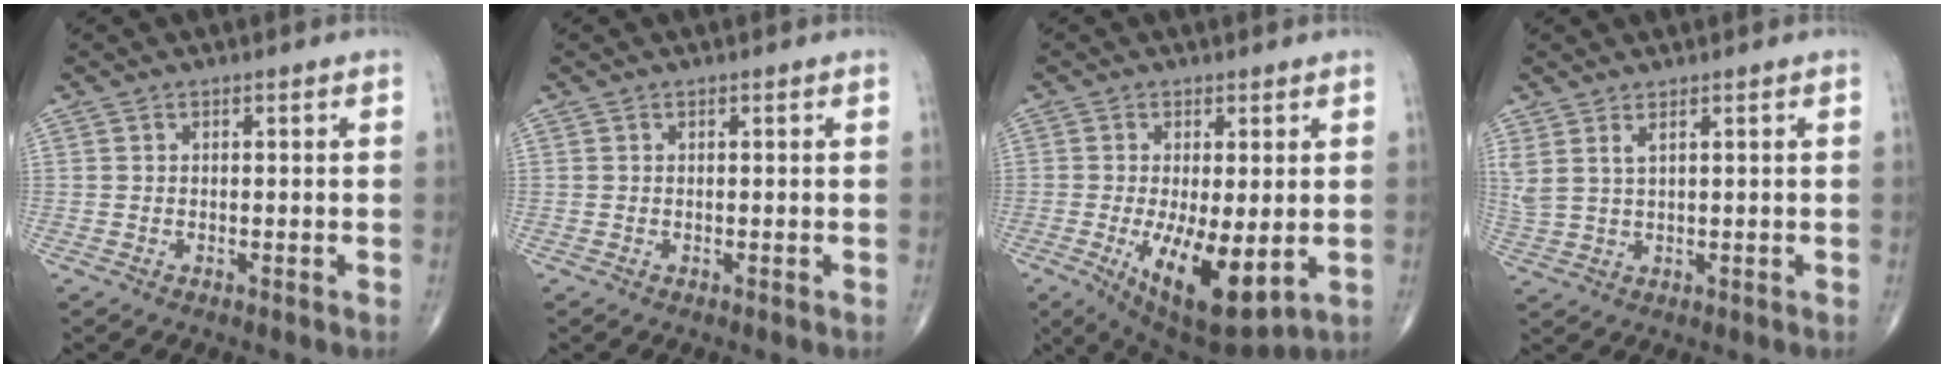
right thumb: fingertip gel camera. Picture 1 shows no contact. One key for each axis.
{"total": 0.0}
{"total": 12.8, "fx": -2.6, "fy": 4.7, "fz": 11.6, "tx": -0.191, "ty": -0.027, "tz": -0.025}
{"total": 3.9, "fx": 2.1, "fy": 1.2, "fz": 3.0, "tx": -0.084, "ty": -0.004, "tz": 0.053}